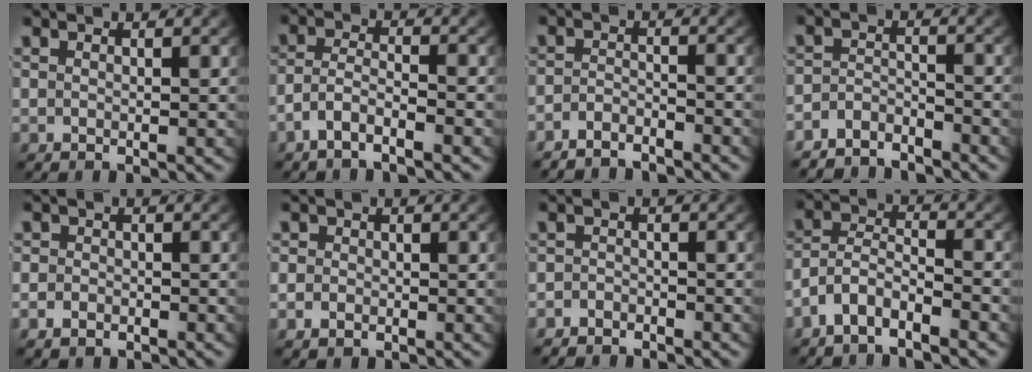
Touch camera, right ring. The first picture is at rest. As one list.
[{"total": 3.4, "force": [-2.5, 1.6, 1.7], "torque": [-0.042, -0.013, -0.044]}, {"total": 3.9, "force": [-3.7, 1.1, 0.3], "torque": [-0.012, -0.018, -0.058]}, {"total": 4.4, "force": [-4.0, 1.7, 0.9], "torque": [-0.014, -0.017, -0.068]}, {"total": 2.1, "force": [-1.2, 1.7, 0.3], "torque": [-0.011, -0.011, -0.018]}, {"total": 2.1, "force": [-0.7, 1.9, 0.5], "torque": [-0.018, -0.009, -0.011]}, {"total": 2.4, "force": [-2.2, 0.9, -0.4], "torque": [0.004, -0.017, -0.034]}, {"total": 6.1, "force": [-3.1, 4.8, 2.2], "torque": [-0.062, -0.022, -0.061]}]